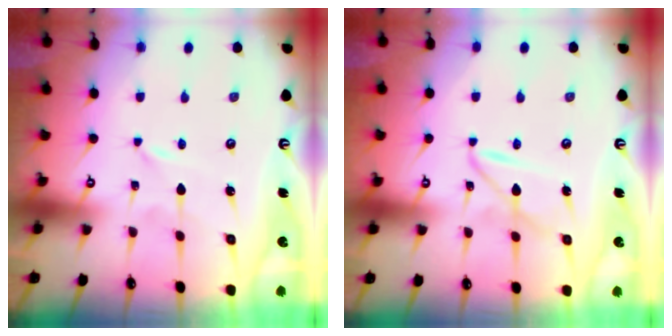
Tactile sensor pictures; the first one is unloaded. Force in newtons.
{"total": 6.6, "press": 6.6, "slide": 0.6}